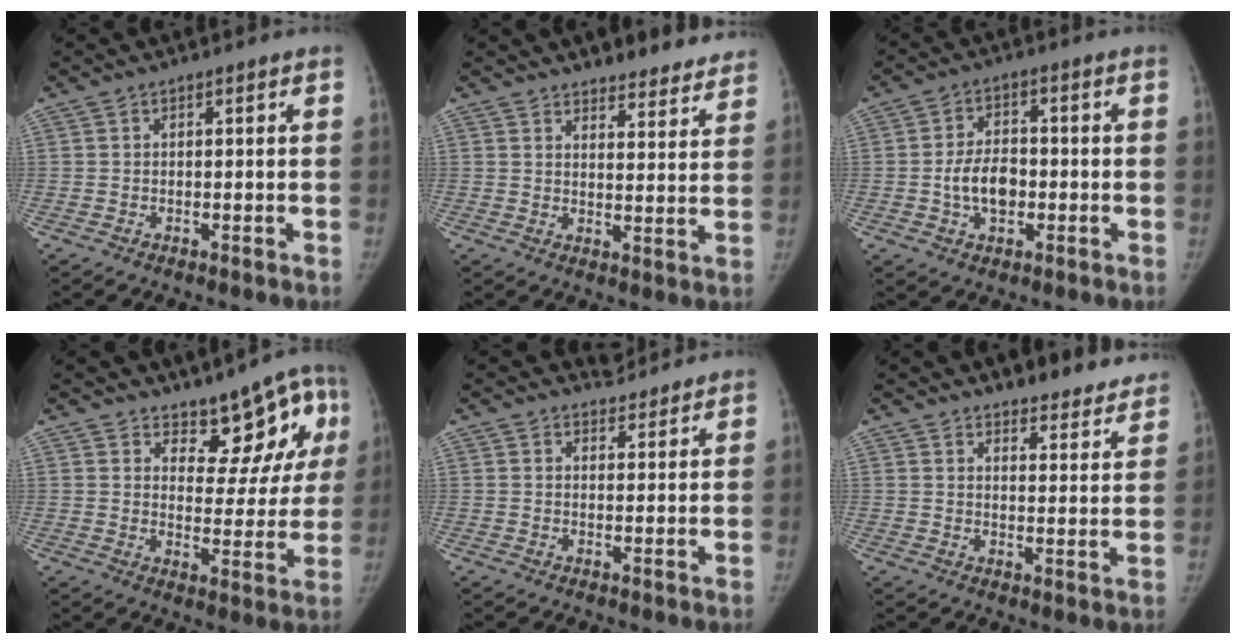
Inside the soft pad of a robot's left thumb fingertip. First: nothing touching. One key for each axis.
{"total": 11.7, "fx": 10.6, "fy": 3.9, "fz": 2.9, "tx": 0.015, "ty": -0.059, "tz": 0.119}
{"total": 7.6, "fx": -1.3, "fy": 5.0, "fz": 5.5, "tx": -0.083, "ty": 0.014, "tz": -0.027}
{"total": 10.7, "fx": 6.7, "fy": 5.4, "fz": 6.4, "tx": -0.028, "ty": -0.038, "tz": 0.092}
{"total": 3.2, "fx": 2.9, "fy": 1.1, "fz": -0.5, "tx": 0.024, "ty": -0.026, "tz": 0.037}
{"total": 12.7, "fx": 11.4, "fy": 4.3, "fz": 3.3, "tx": 0.016, "ty": -0.065, "tz": 0.125}